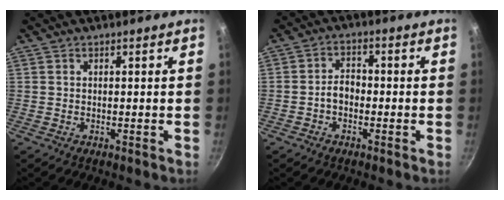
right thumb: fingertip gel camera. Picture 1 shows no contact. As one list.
[{"total": 3.8, "force": [-1.3, 2.7, 2.4], "torque": [-0.026, 0.023, -0.028]}]